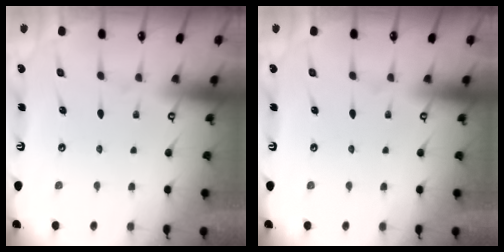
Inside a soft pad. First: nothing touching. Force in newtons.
{"total": 0.0}